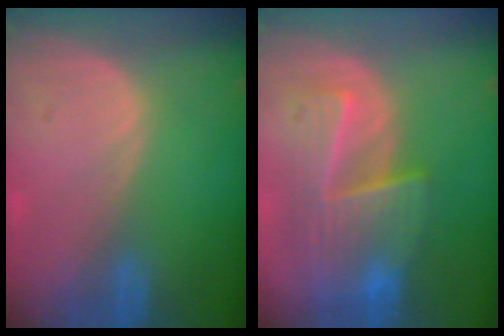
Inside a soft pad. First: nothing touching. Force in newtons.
{"total": 8.8, "press": 8.3, "slide": 2.9}